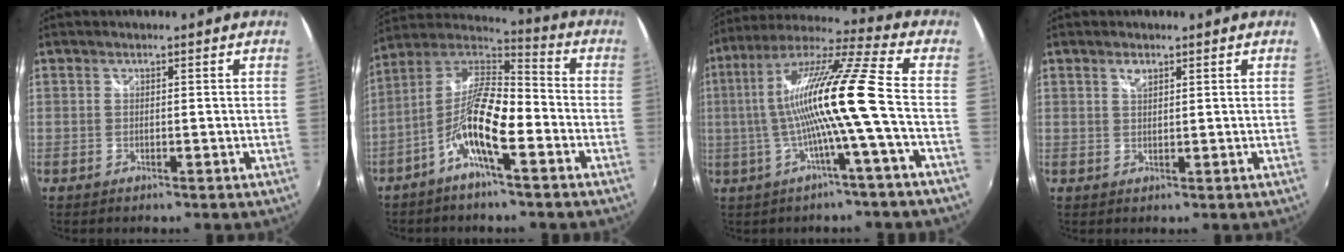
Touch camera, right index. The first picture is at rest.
{"total": 12.4, "force": [-5.3, 3.0, 10.8], "torque": [-0.215, 0.006, -0.106]}
{"total": 15.0, "force": [-2.1, -1.8, 14.7], "torque": [-0.260, 0.002, -0.037]}
{"total": 1.6, "force": [1.0, 0.8, 1.0], "torque": [-0.015, 0.002, 0.019]}